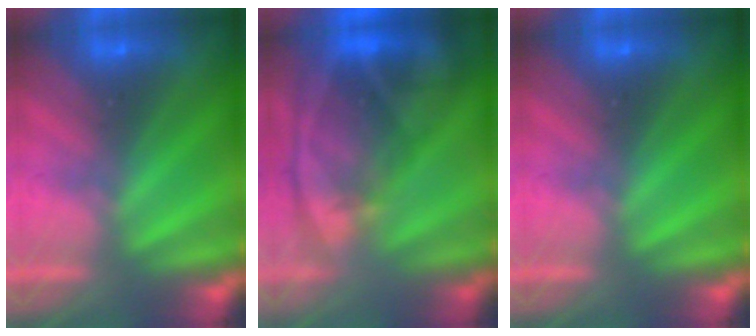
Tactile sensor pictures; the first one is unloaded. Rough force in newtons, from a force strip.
{"total": 10.6}
{"total": 0.0}